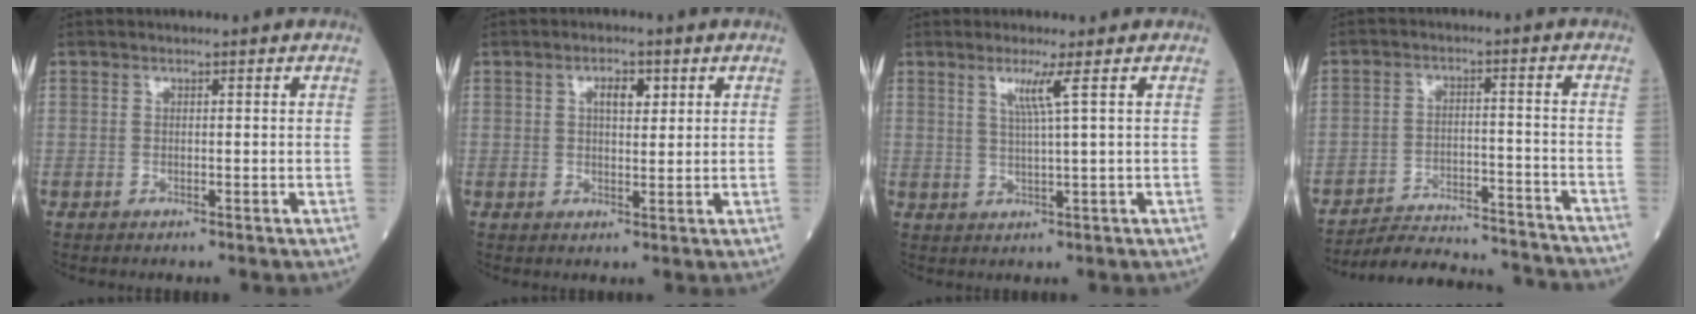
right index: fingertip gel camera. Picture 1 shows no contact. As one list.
[{"total": 3.3, "force": [1.3, 1.4, 2.7], "torque": [-0.045, 0.003, 0.021]}, {"total": 3.5, "force": [1.5, -1.1, 2.9], "torque": [-0.060, -0.006, 0.032]}, {"total": 17.1, "force": [-16.7, 1.6, 3.3], "torque": [-0.053, 0.003, -0.230]}]